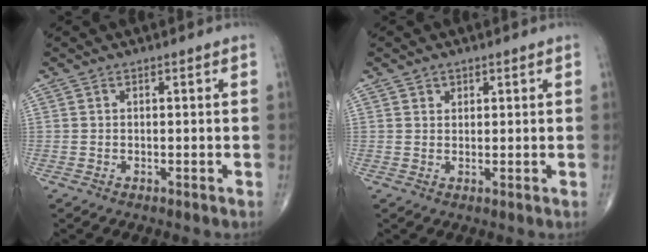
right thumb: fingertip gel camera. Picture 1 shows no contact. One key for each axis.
{"total": 1.5, "fx": 0.9, "fy": 1.2, "fz": 0.3, "tx": 0.010, "ty": -0.005, "tz": 0.011}